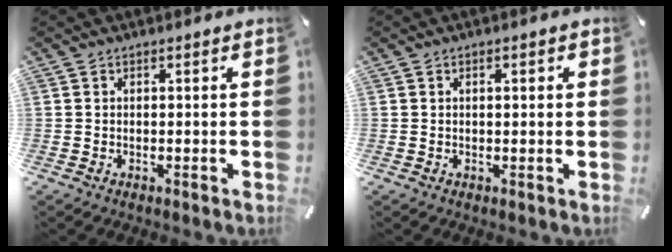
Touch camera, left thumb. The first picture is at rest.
{"total": 1.3, "force": [0.3, 0.6, 1.1], "torque": [-0.014, 0.001, 0.001]}